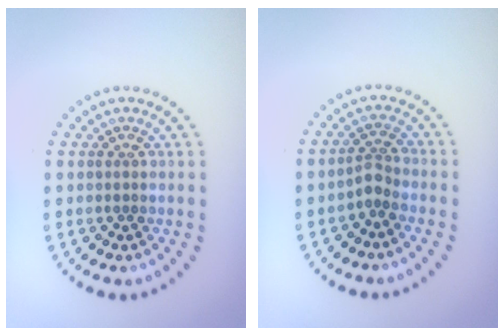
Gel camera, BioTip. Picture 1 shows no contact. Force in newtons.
{"total": 1.9, "press": 1.4, "slide": 1.2}